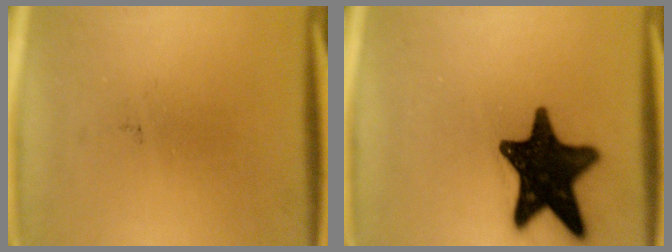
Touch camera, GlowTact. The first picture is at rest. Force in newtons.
{"total": 17.5}